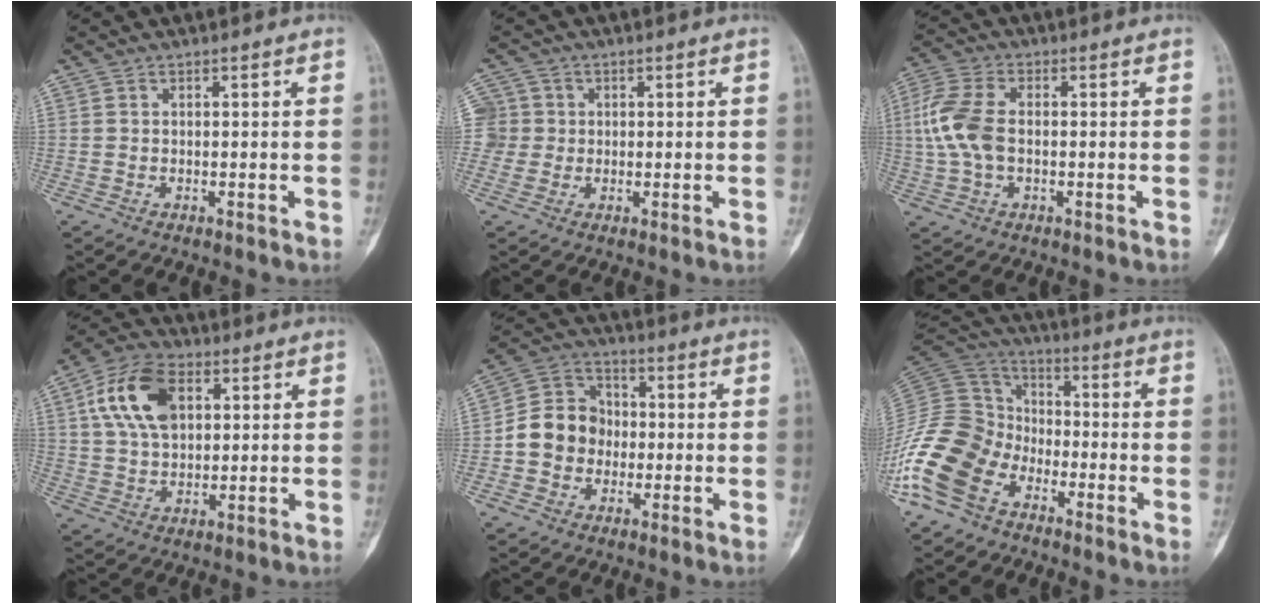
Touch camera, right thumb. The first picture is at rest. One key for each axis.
{"total": 5.2, "fx": 0.5, "fy": 5.2, "fz": 0.4, "tx": 0.016, "ty": 0.012, "tz": 0.003}
{"total": 9.5, "fx": 0.0, "fy": 5.6, "fz": 7.6, "tx": -0.181, "ty": 0.018, "tz": -0.004}
{"total": 13.2, "fx": 4.0, "fy": 8.3, "fz": 9.5, "tx": -0.166, "ty": 0.007, "tz": 0.070}
{"total": 10.4, "fx": -1.4, "fy": 9.1, "fz": 4.9, "tx": -0.060, "ty": 0.036, "tz": -0.038}
{"total": 18.2, "fx": -9.4, "fy": 12.4, "fz": 9.4, "tx": -0.193, "ty": 0.062, "tz": -0.190}